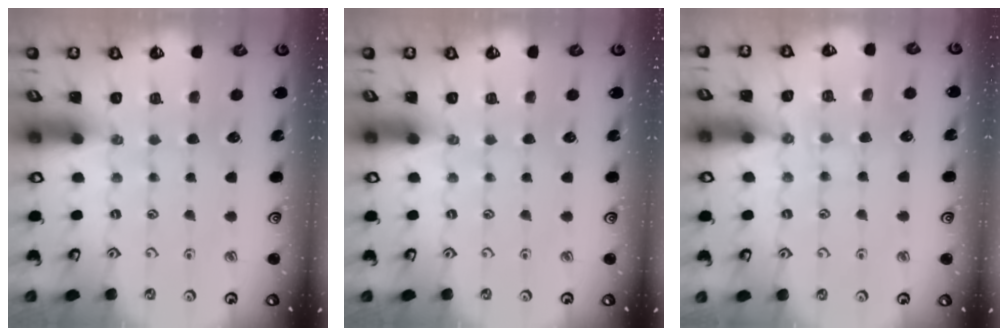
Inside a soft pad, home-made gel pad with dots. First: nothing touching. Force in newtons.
{"total": 0.0}
{"total": 6.2, "press": 6.2, "slide": 1.0}